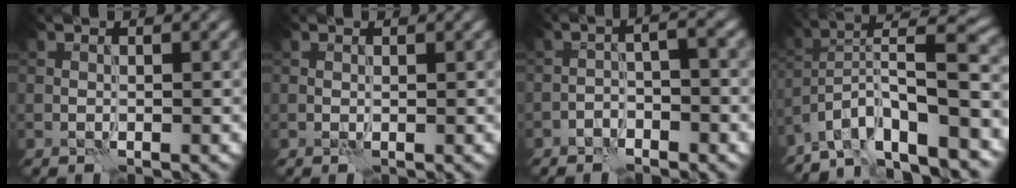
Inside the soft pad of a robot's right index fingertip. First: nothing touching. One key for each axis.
{"total": 0.0}
{"total": 2.5, "fx": -1.8, "fy": 0.8, "fz": 1.6, "tx": -0.027, "ty": 0.009, "tz": -0.040}
{"total": 11.1, "fx": -6.7, "fy": 2.6, "fz": 8.4, "tx": -0.128, "ty": 0.023, "tz": -0.114}